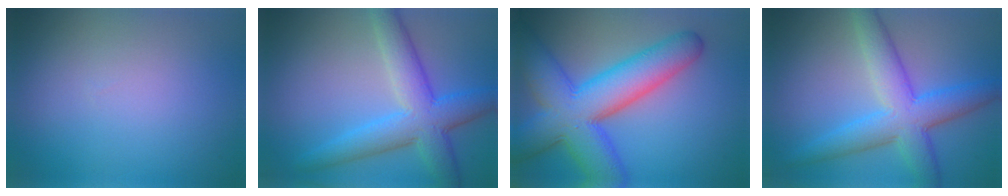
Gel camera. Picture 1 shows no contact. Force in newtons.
{"total": 6.7, "press": 6.7, "slide": 0.2}
{"total": 11.3, "press": 11.3, "slide": 0.3}
{"total": 6.7, "press": 6.7, "slide": 0.2}